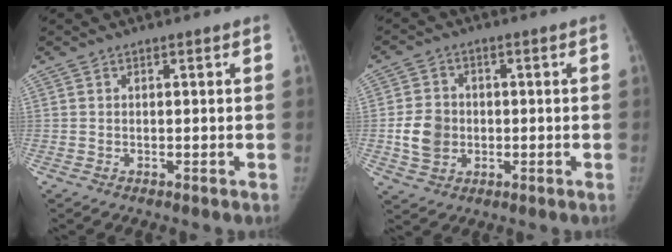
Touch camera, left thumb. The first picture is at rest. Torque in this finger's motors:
{"motor_torque": [0.21, 1.08, 0.46, -0.50, 0.16]}